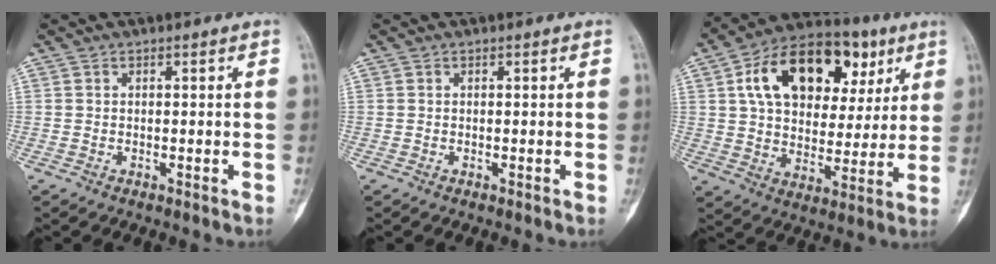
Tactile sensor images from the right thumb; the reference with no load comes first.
{"total": 0.0}
{"total": 22.5, "force": [8.3, 14.2, 15.3], "torque": [-0.208, 0.007, 0.127]}